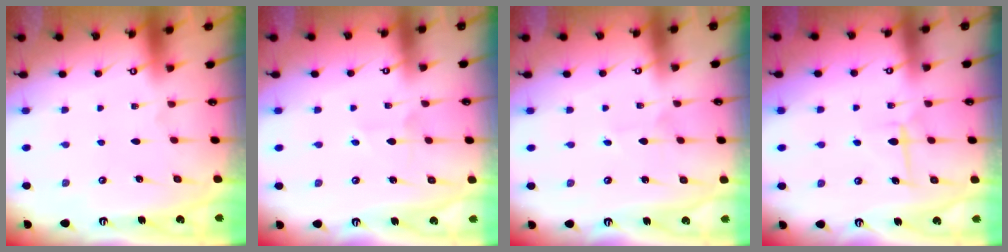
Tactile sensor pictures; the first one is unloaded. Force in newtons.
{"total": 3.5, "press": 3.5, "slide": 0.5}
{"total": 1.9, "press": 1.9, "slide": 0.2}
{"total": 6.5, "press": 6.4, "slide": 1.3}